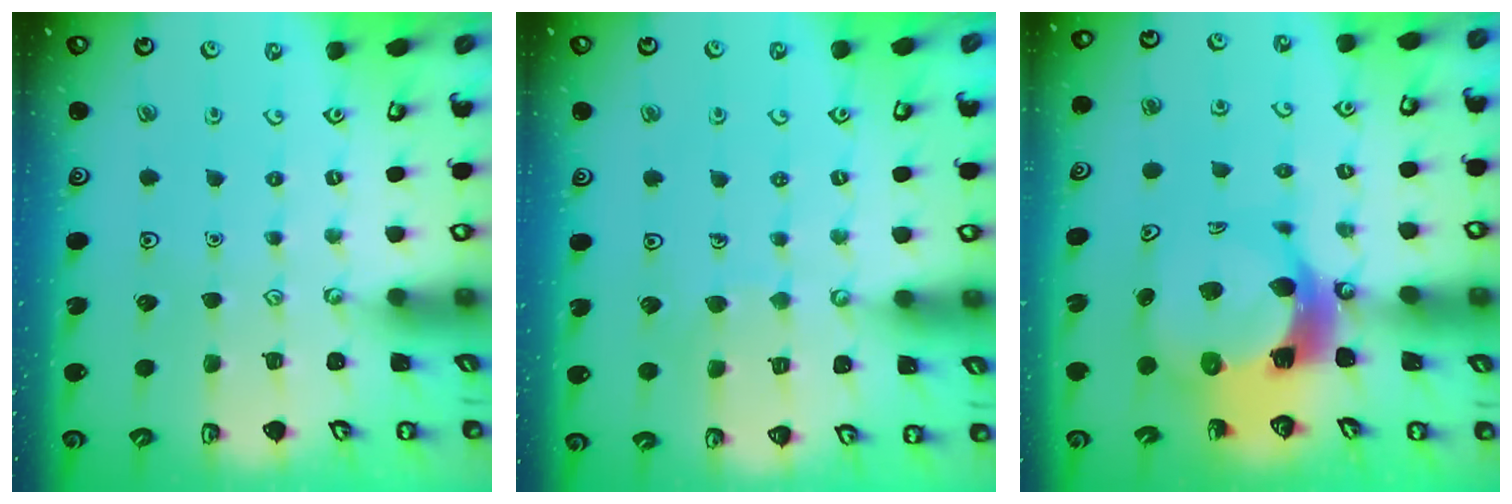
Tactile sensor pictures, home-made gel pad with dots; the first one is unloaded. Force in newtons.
{"total": 4.7, "press": 4.7, "slide": 0.3}
{"total": 12.0, "press": 11.9, "slide": 1.3}